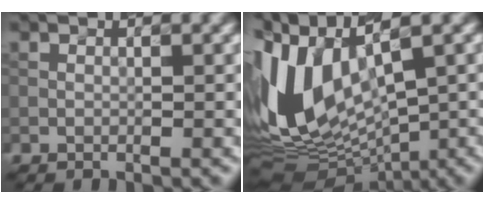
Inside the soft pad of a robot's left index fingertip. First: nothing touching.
{"total": 11.8, "force": [0.9, 6.7, 9.7], "torque": [-0.216, 0.001, 0.024]}